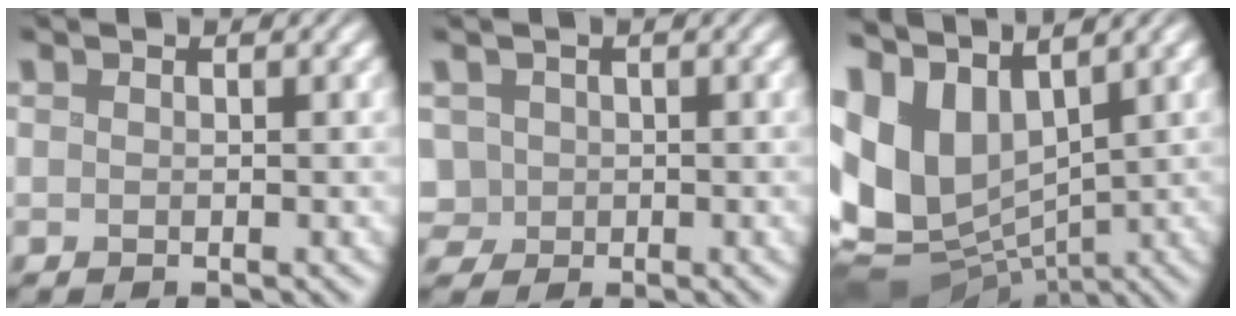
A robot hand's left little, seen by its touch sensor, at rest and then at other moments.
{"total": 3.4, "force": [-0.1, 3.1, 1.4], "torque": [-0.032, 0.014, -0.012]}
{"total": 11.0, "force": [2.0, 7.3, 8.0], "torque": [-0.197, -0.001, 0.051]}